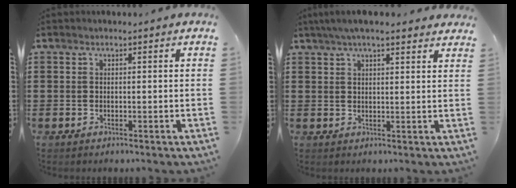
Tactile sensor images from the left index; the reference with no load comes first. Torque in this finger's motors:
{"motor_torque": [2.14, 0.00, 0.26, -0.01]}